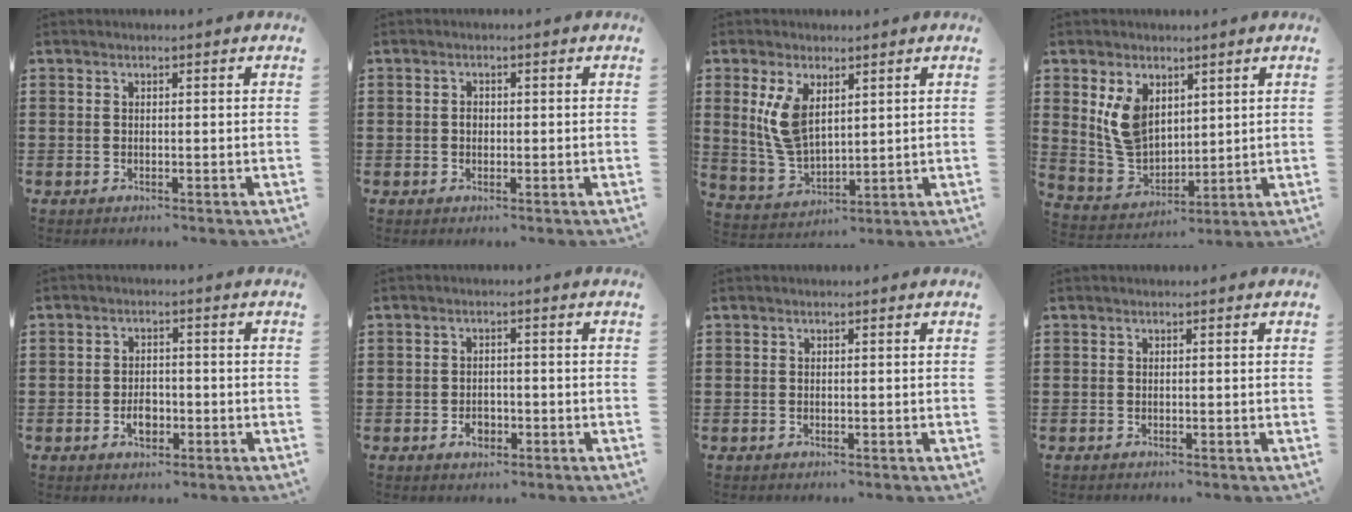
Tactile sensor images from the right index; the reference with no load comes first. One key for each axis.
{"total": 1.2, "fx": -0.1, "fy": 0.9, "fz": 0.8, "tx": -0.017, "ty": 0.004, "tz": -0.003}
{"total": 7.2, "fx": 2.5, "fy": 4.0, "fz": 5.5, "tx": -0.130, "ty": 0.002, "tz": 0.044}
{"total": 8.0, "fx": 3.4, "fy": 5.7, "fz": 4.6, "tx": -0.129, "ty": 0.005, "tz": 0.061}
{"total": 3.2, "fx": -1.2, "fy": 2.0, "fz": 2.2, "tx": -0.034, "ty": -0.005, "tz": -0.023}
{"total": 2.5, "fx": -1.2, "fy": 1.5, "fz": 1.5, "tx": -0.023, "ty": -0.006, "tz": -0.025}
{"total": 0.0}
{"total": 0.0}